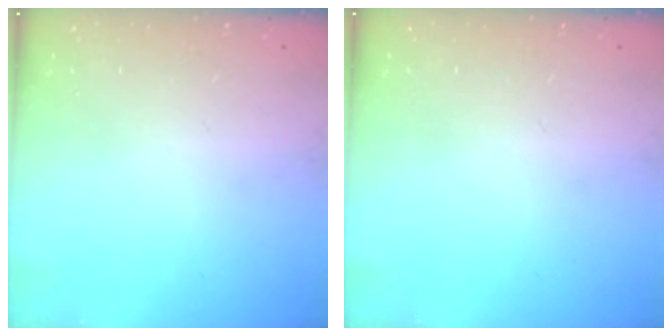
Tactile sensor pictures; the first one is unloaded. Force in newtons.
{"total": 0.0}